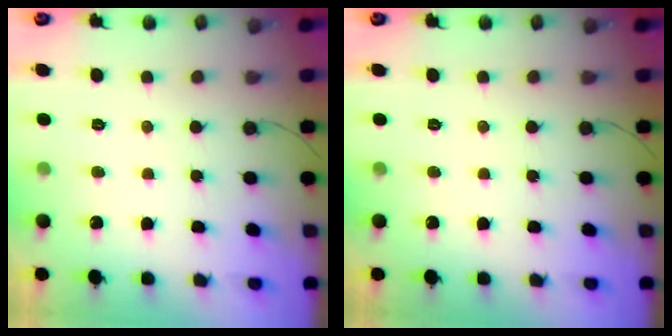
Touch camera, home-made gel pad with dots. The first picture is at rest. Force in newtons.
{"total": 0.0}